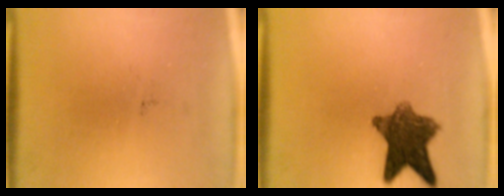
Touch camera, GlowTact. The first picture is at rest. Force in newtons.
{"total": 9.2}